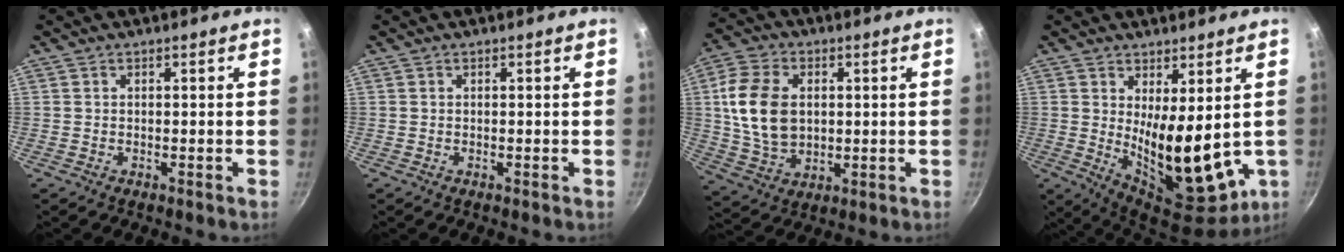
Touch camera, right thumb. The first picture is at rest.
{"total": 0.0}
{"total": 13.8, "force": [1.8, 9.7, 9.8], "torque": [-0.172, -0.003, 0.040]}
{"total": 15.5, "force": [1.9, 7.0, 13.7], "torque": [-0.195, -0.048, 0.051]}